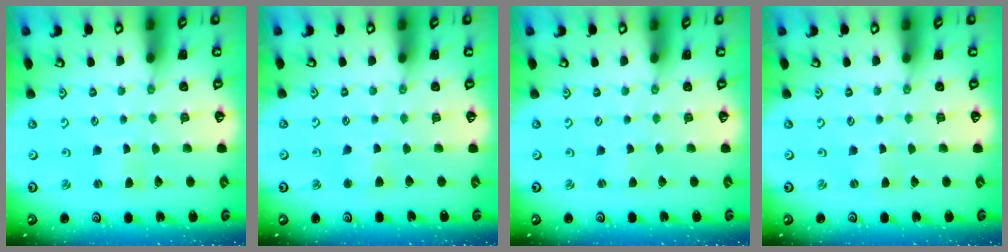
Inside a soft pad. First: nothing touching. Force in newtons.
{"total": 2.7, "press": 2.7, "slide": 0.4}
{"total": 0.5, "press": 0.5, "slide": 0.0}
{"total": 0.0}